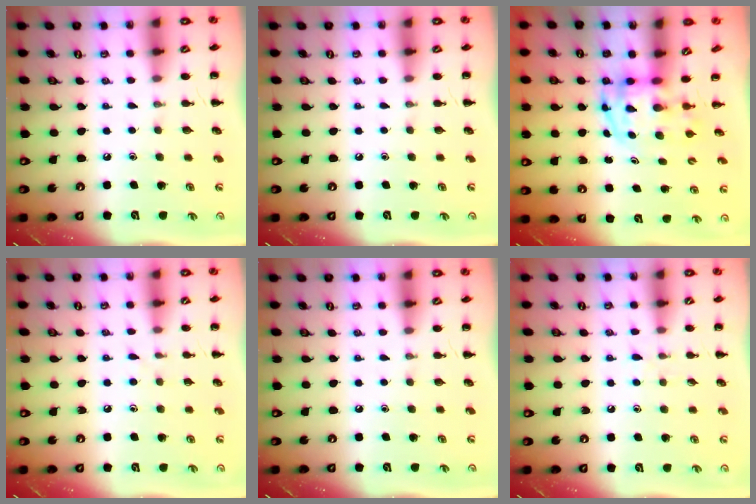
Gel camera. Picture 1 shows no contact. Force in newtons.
{"total": 0.0}
{"total": 3.9, "press": 3.8, "slide": 0.7}
{"total": 3.0, "press": 2.6, "slide": 1.4}
{"total": 0.0}
{"total": 5.0, "press": 4.6, "slide": 2.0}